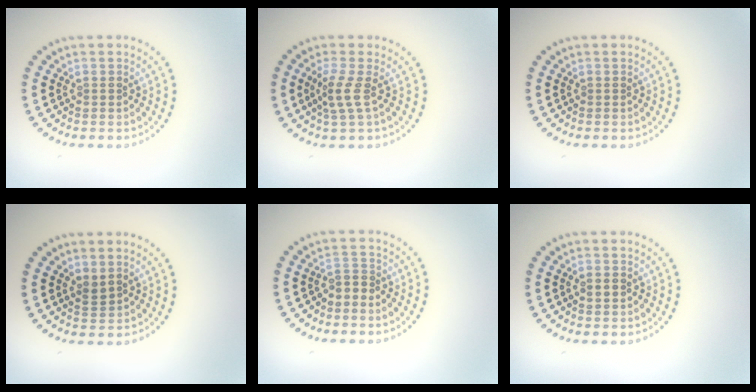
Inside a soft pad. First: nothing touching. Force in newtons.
{"total": 2.2, "press": 1.6, "slide": 1.5}
{"total": 0.0}
{"total": 1.1, "press": 0.9, "slide": 0.6}
{"total": 1.6, "press": 1.0, "slide": 1.2}
{"total": 1.1, "press": 1.1, "slide": 0.2}